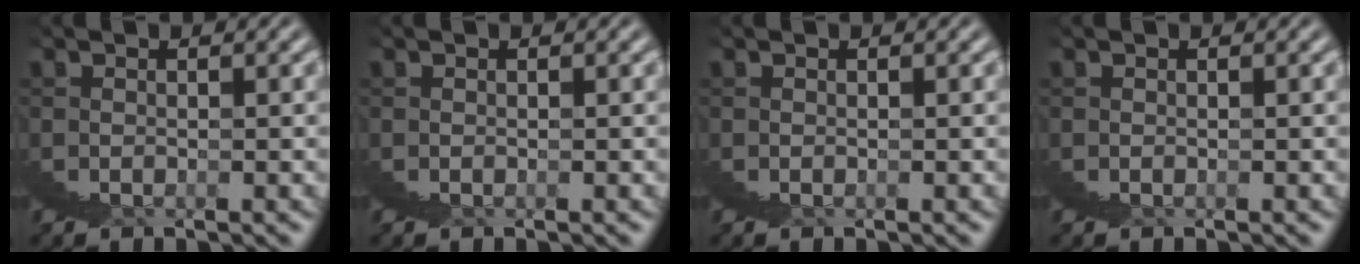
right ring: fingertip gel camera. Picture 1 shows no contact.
{"total": 0.0}
{"total": 0.0}
{"total": 0.0}